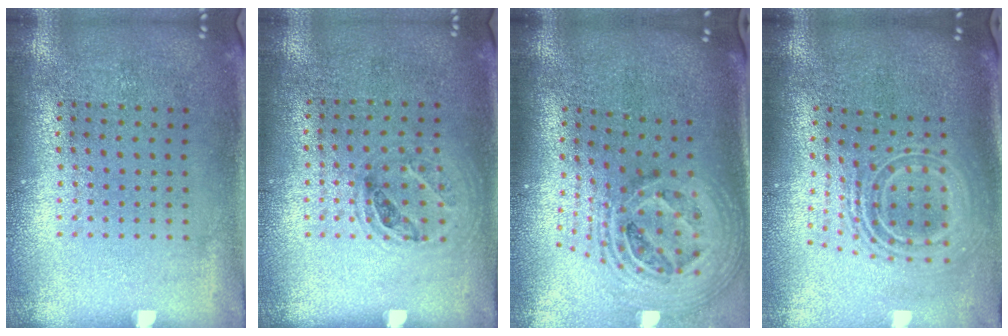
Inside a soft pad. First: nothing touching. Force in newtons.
{"total": 1.1, "press": 0.9, "slide": 0.6}
{"total": 2.4, "press": 1.8, "slide": 1.6}
{"total": 2.5, "press": 1.7, "slide": 1.8}